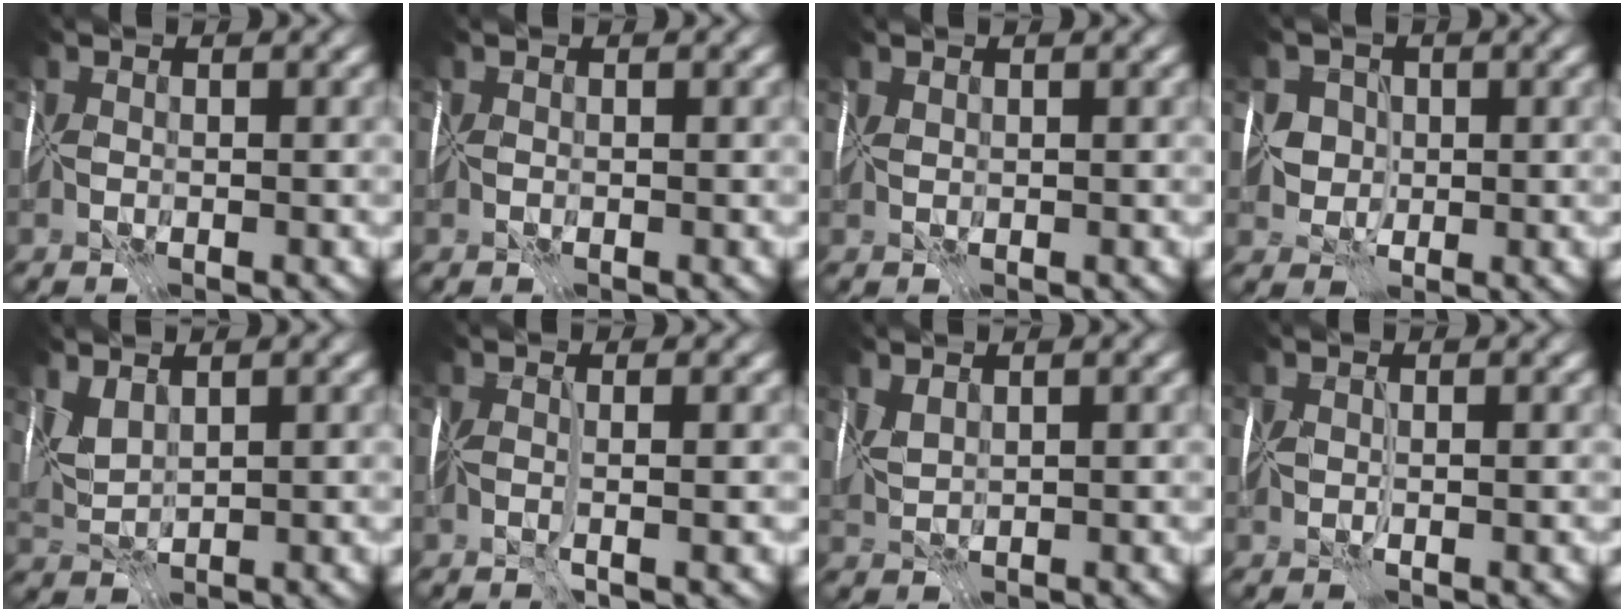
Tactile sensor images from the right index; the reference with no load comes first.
{"total": 0.0}
{"total": 0.6, "force": [0.6, 0.1, 0.1], "torque": [-0.008, 0.006, 0.011]}
{"total": 3.9, "force": [0.8, 3.4, 1.8], "torque": [-0.026, 0.012, 0.008]}
{"total": 2.3, "force": [1.5, 0.9, 1.5], "torque": [-0.039, 0.002, 0.034]}
{"total": 2.3, "force": [0.0, 0.4, 2.3], "torque": [-0.032, 0.000, -0.002]}
{"total": 1.5, "force": [1.0, 0.5, 1.0], "torque": [-0.030, 0.003, 0.025]}
{"total": 1.5, "force": [0.3, 0.6, 1.3], "torque": [-0.022, 0.001, 0.005]}